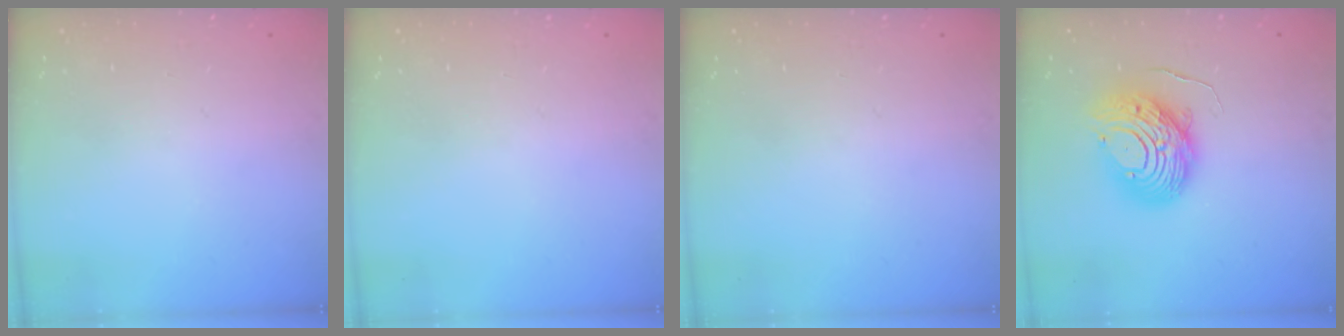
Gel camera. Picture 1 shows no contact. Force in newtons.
{"total": 0.0}
{"total": 0.0}
{"total": 12.8, "press": 12.7, "slide": 1.3}